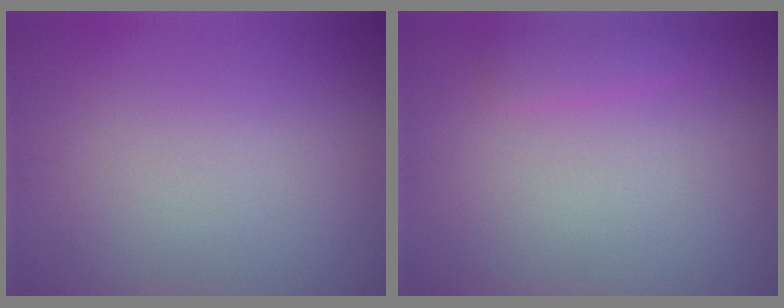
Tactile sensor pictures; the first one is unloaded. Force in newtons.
{"total": 1.4, "press": 1.4, "slide": 0.1}